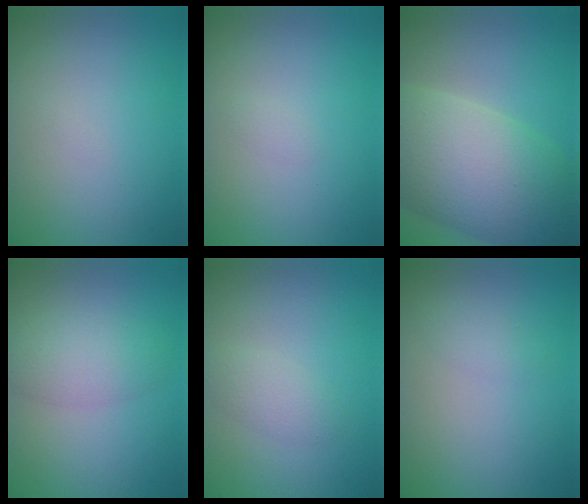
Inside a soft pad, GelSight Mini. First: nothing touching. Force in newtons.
{"total": 0.5, "press": 0.5, "slide": 0.1}
{"total": 11.5, "press": 11.5, "slide": 0.8}
{"total": 3.7, "press": 3.7, "slide": 0.2}
{"total": 1.7, "press": 1.7, "slide": 0.0}
{"total": 1.0, "press": 1.0, "slide": 0.1}